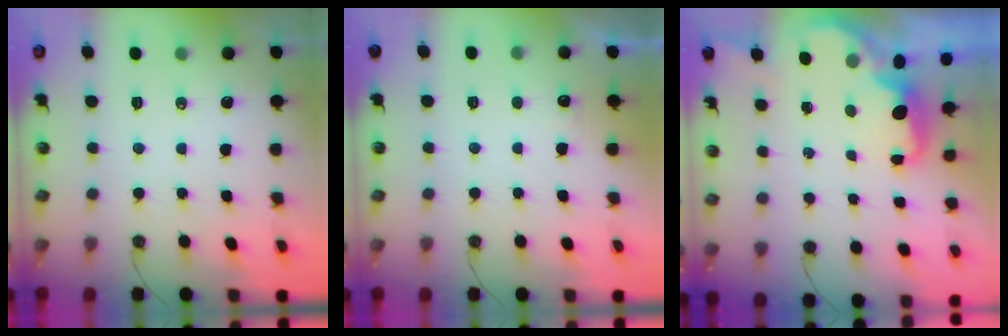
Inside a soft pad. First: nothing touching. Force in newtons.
{"total": 1.2, "press": 0.9, "slide": 0.8}
{"total": 1.4, "press": 1.2, "slide": 0.6}